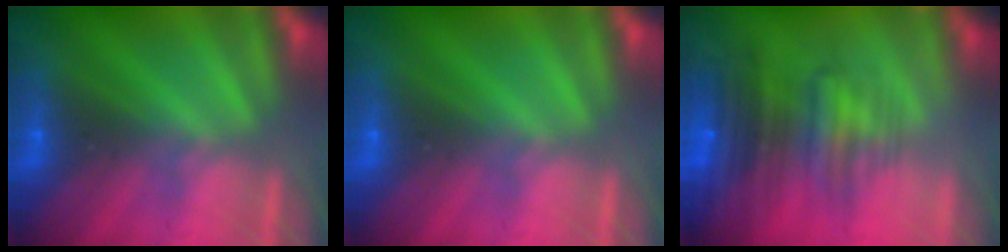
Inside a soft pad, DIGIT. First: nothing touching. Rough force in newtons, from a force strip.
{"total": 0.0}
{"total": 7.5}